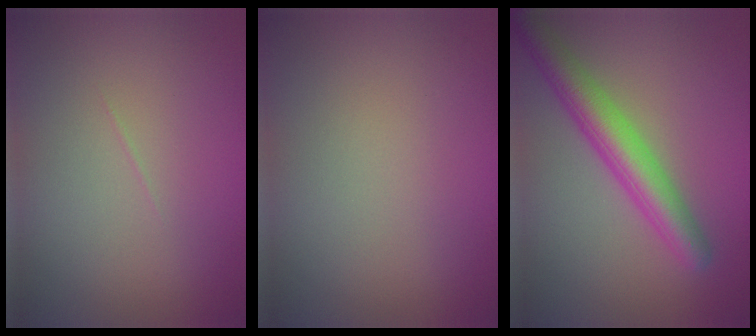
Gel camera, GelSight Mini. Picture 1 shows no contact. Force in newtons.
{"total": 0.0}
{"total": 4.9, "press": 4.9, "slide": 0.2}